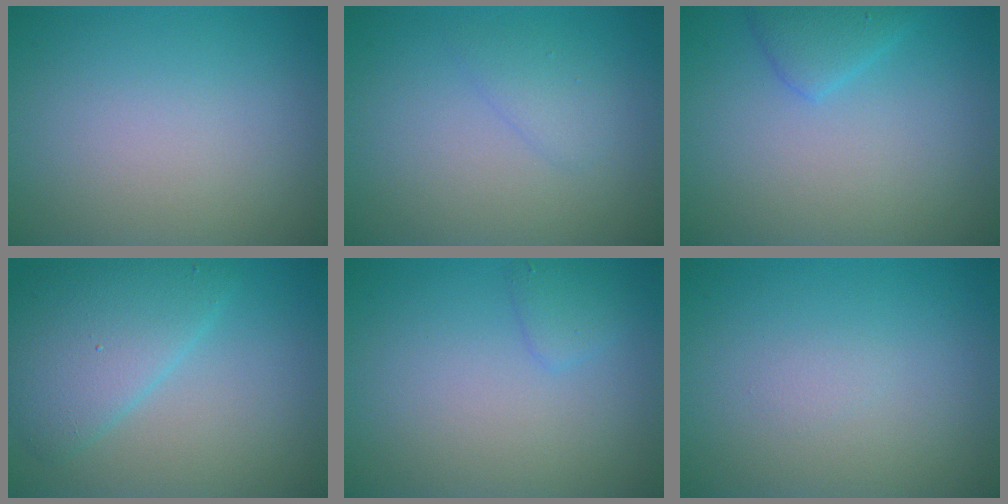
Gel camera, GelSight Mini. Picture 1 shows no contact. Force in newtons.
{"total": 1.4, "press": 1.4, "slide": 0.1}
{"total": 2.0, "press": 2.0, "slide": 0.1}
{"total": 5.3, "press": 5.3, "slide": 0.2}
{"total": 1.2, "press": 1.2, "slide": 0.1}
{"total": 0.5, "press": 0.5, "slide": 0.1}